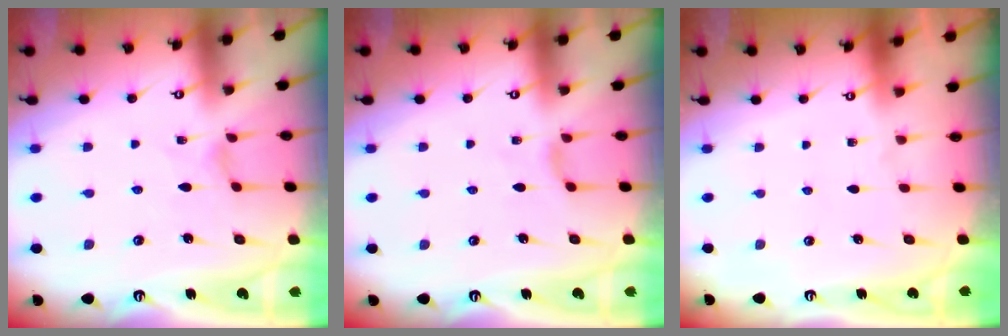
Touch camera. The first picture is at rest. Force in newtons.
{"total": 1.8, "press": 1.7, "slide": 0.5}
{"total": 0.0}